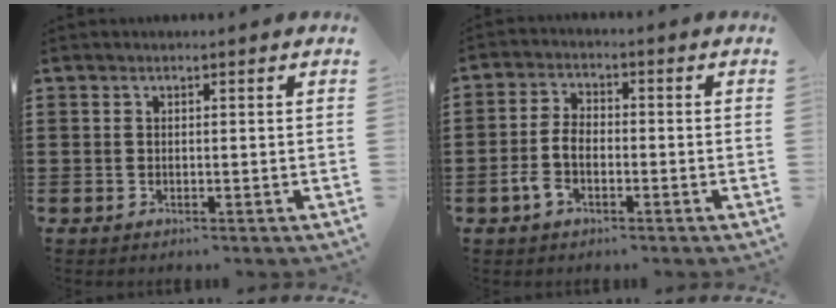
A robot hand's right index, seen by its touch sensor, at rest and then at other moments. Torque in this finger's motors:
{"motor_torque": [2.14, 0.00, 0.35, 0.12]}